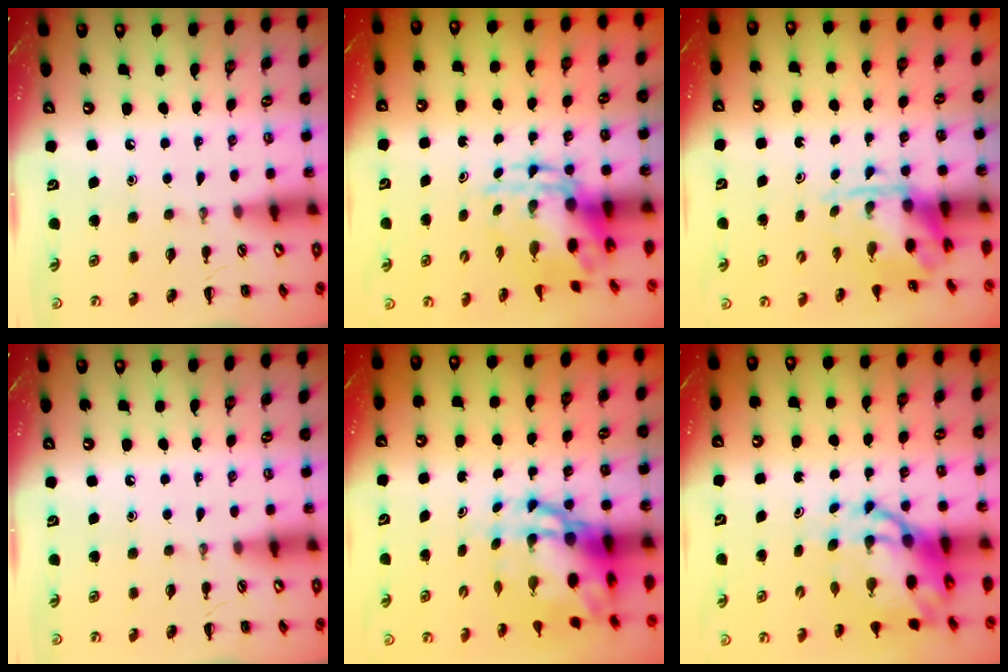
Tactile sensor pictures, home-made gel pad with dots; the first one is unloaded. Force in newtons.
{"total": 6.0, "press": 5.8, "slide": 1.3}
{"total": 3.6, "press": 3.5, "slide": 0.8}
{"total": 0.0}
{"total": 9.4, "press": 9.1, "slide": 2.6}
{"total": 10.5, "press": 10.1, "slide": 3.0}